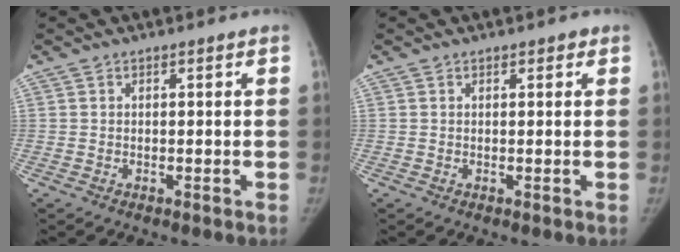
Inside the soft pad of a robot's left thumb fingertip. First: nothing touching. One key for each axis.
{"total": 1.0, "fx": 0.6, "fy": 0.6, "fz": 0.5, "tx": 0.004, "ty": 0.000, "tz": 0.002}